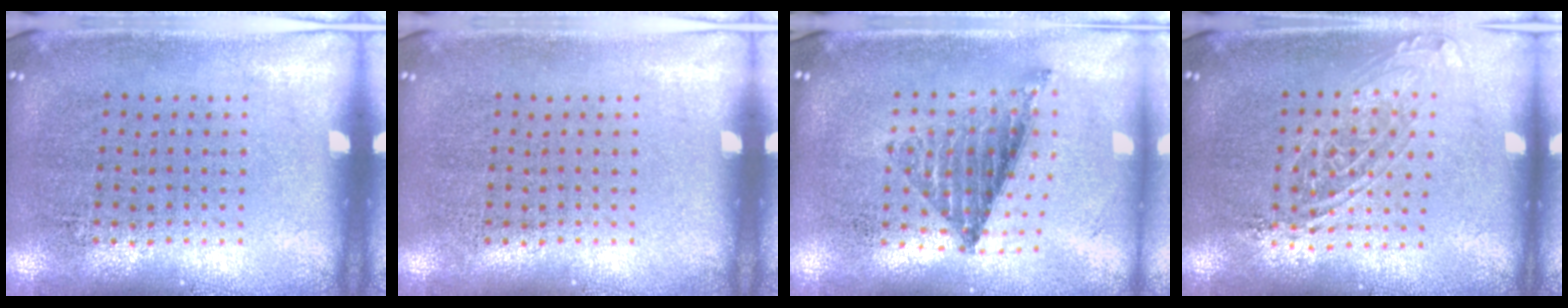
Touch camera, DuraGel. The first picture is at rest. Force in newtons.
{"total": 0.0}
{"total": 0.9, "press": 0.8, "slide": 0.3}
{"total": 1.5, "press": 1.2, "slide": 0.9}